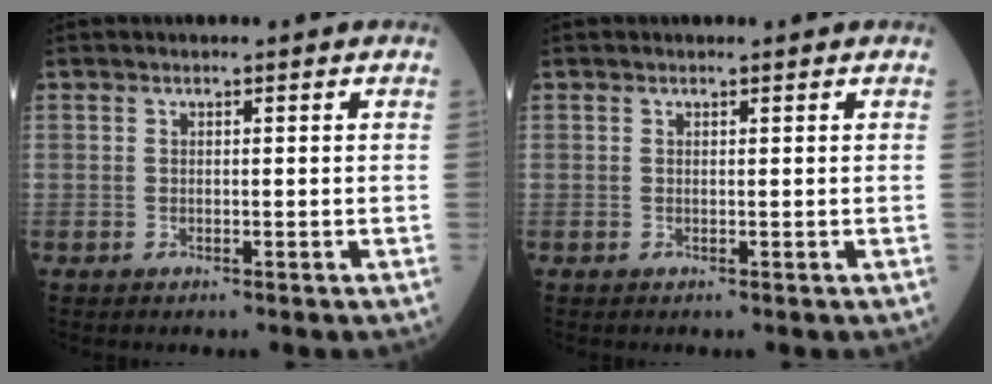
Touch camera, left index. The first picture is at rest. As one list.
[{"total": 0.0}]